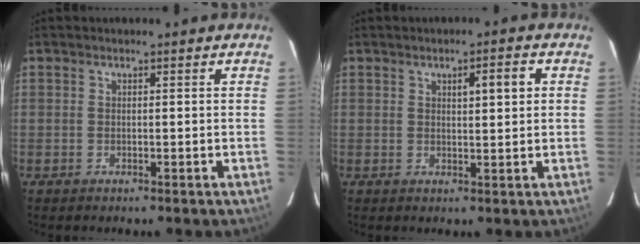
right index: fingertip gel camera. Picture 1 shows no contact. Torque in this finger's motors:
{"motor_torque": [0.49, 0.16, 0.19, 0.05]}